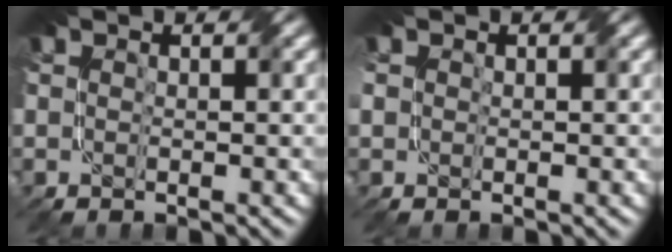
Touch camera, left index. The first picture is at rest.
{"total": 0.9, "force": [0.2, 0.9, 0.3], "torque": [-0.006, 0.002, 0.004]}